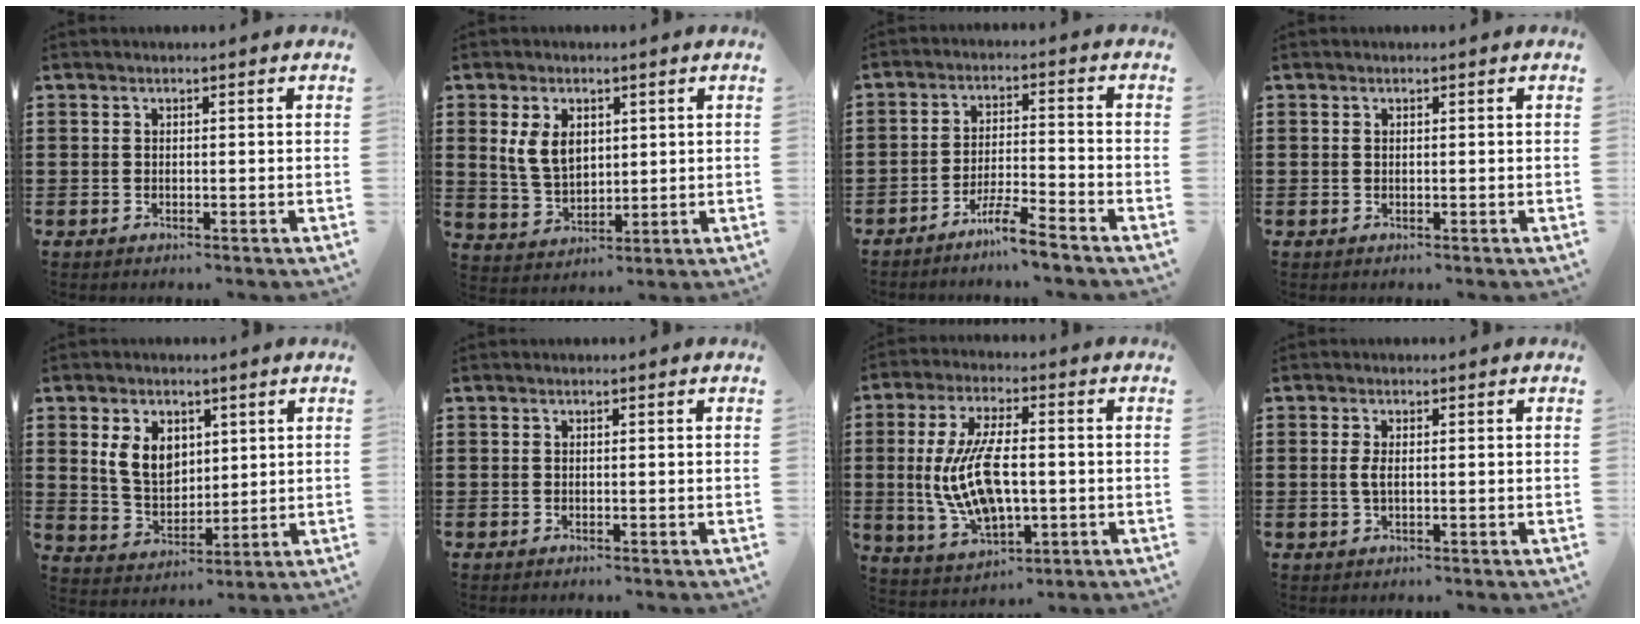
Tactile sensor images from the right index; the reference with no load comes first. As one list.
[{"total": 6.1, "force": [1.8, 4.1, 4.2], "torque": [-0.109, 0.007, 0.027]}, {"total": 5.6, "force": [-5.0, -0.4, 2.4], "torque": [-0.055, -0.008, -0.099]}, {"total": 0.0}, {"total": 7.0, "force": [2.3, 4.9, 4.4], "torque": [-0.103, 0.009, 0.039]}, {"total": 0.0}, {"total": 11.0, "force": [-0.7, 4.9, 9.8], "torque": [-0.221, -0.007, -0.017]}, {"total": 1.9, "force": [0.0, 0.7, 1.8], "torque": [-0.042, 0.000, -0.003]}]